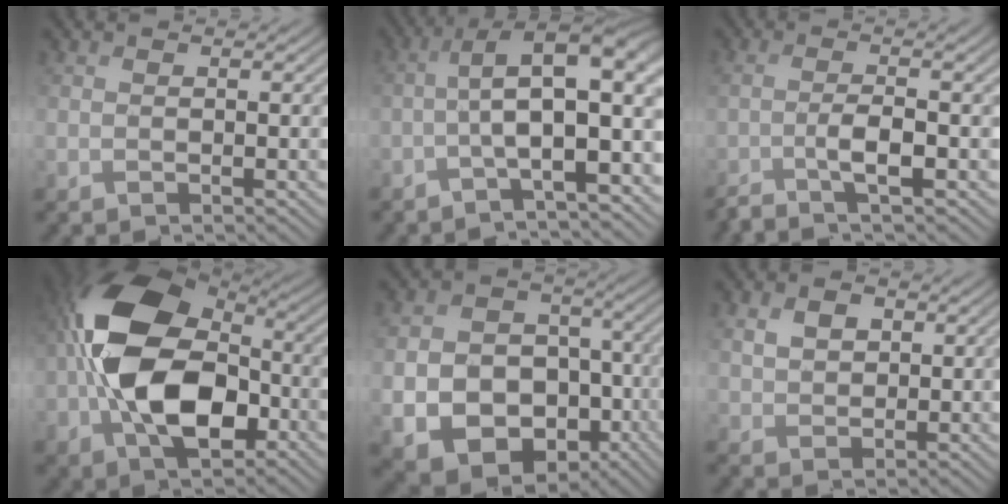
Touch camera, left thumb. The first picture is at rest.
{"total": 11.2, "force": [-1.7, 3.5, 10.5], "torque": [-0.167, 0.018, -0.032]}
{"total": 5.2, "force": [-2.0, 0.8, 4.7], "torque": [-0.079, 0.005, -0.058]}
{"total": 15.8, "force": [-2.7, 10.0, 12.0], "torque": [-0.229, -0.004, -0.067]}
{"total": 13.9, "force": [-4.9, 10.9, 7.1], "torque": [-0.151, -0.045, -0.084]}
{"total": 3.9, "force": [1.5, 2.8, 2.3], "torque": [-0.053, 0.004, 0.028]}